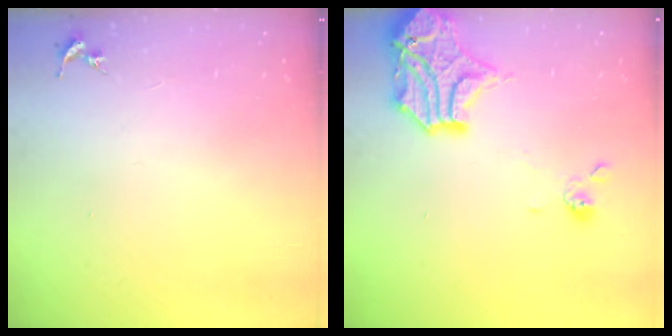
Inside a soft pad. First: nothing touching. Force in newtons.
{"total": 16.4, "press": 16.1, "slide": 3.1}